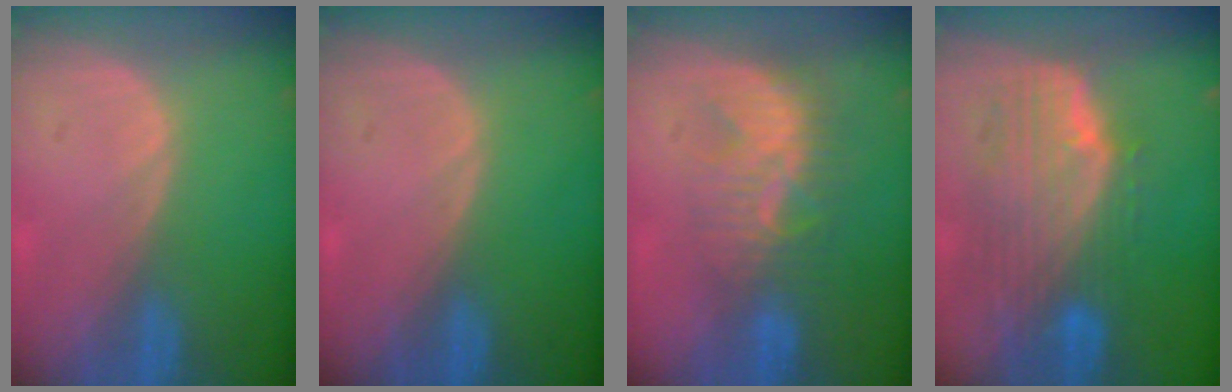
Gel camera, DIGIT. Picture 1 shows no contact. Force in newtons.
{"total": 0.0}
{"total": 7.7, "press": 7.2, "slide": 2.6}
{"total": 9.9, "press": 8.8, "slide": 4.5}